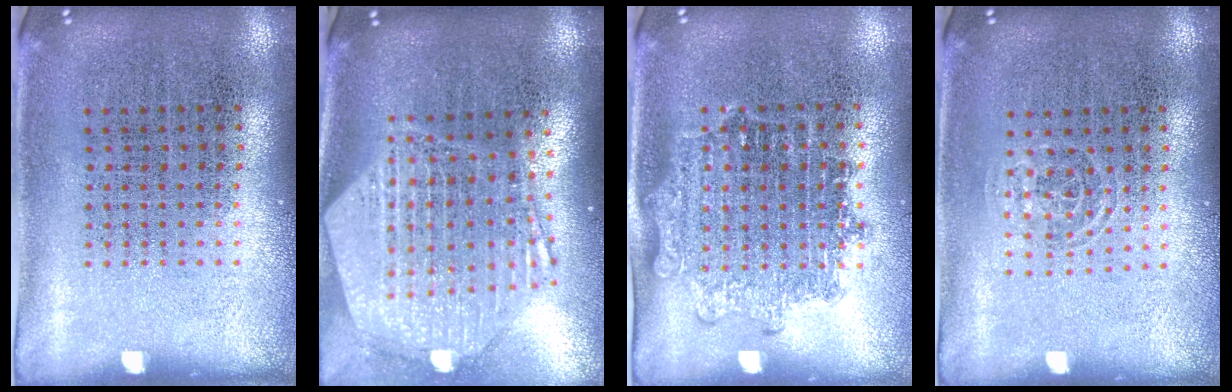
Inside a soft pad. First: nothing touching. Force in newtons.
{"total": 2.8, "press": 2.2, "slide": 1.7}
{"total": 1.4, "press": 1.2, "slide": 0.7}
{"total": 0.7, "press": 0.5, "slide": 0.6}